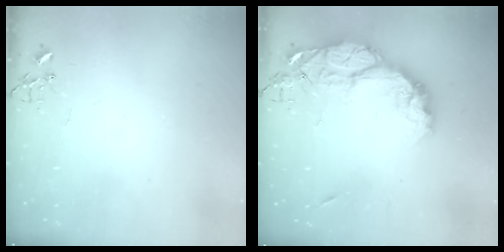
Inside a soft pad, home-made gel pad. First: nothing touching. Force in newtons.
{"total": 15.3, "press": 15.2, "slide": 1.3}